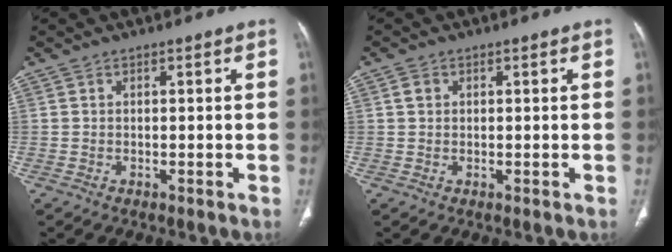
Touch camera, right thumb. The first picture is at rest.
{"total": 1.3, "force": [0.4, 1.1, 0.6], "torque": [-0.008, 0.003, 0.007]}